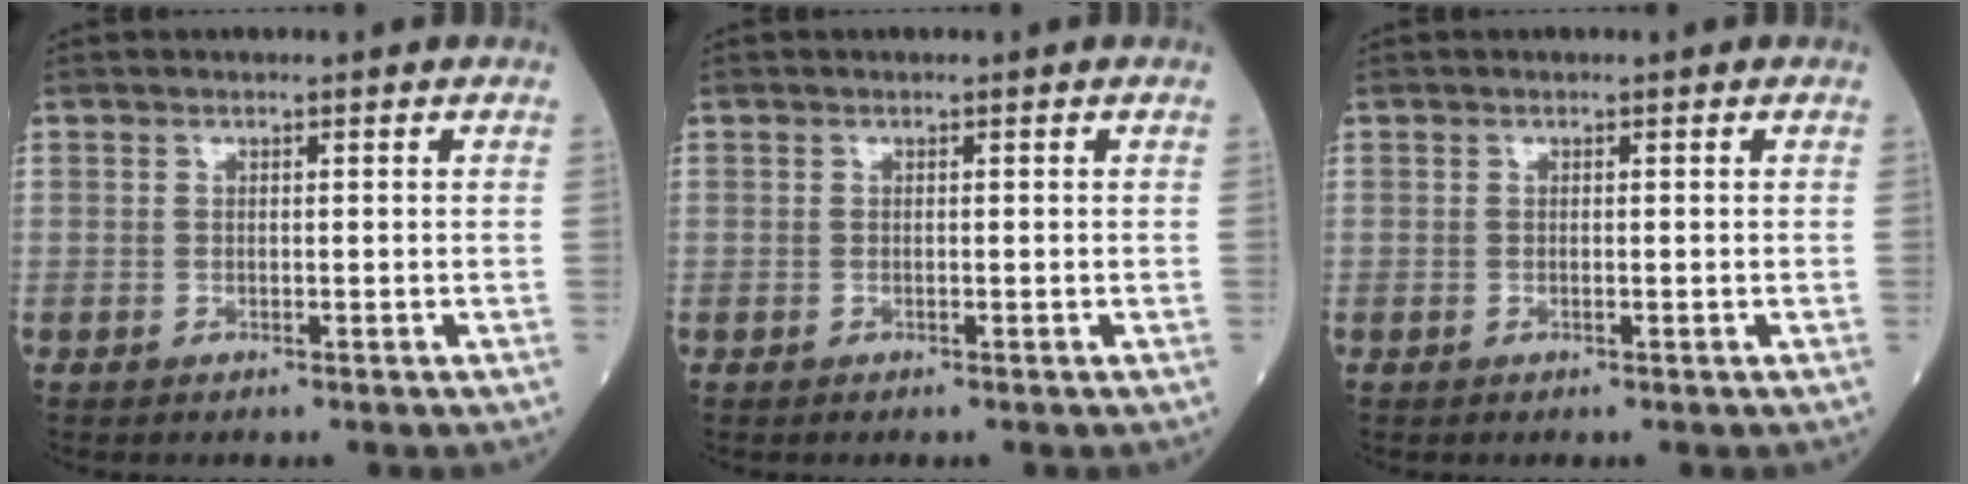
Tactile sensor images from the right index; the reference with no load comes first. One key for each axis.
{"total": 0.0}
{"total": 0.0}